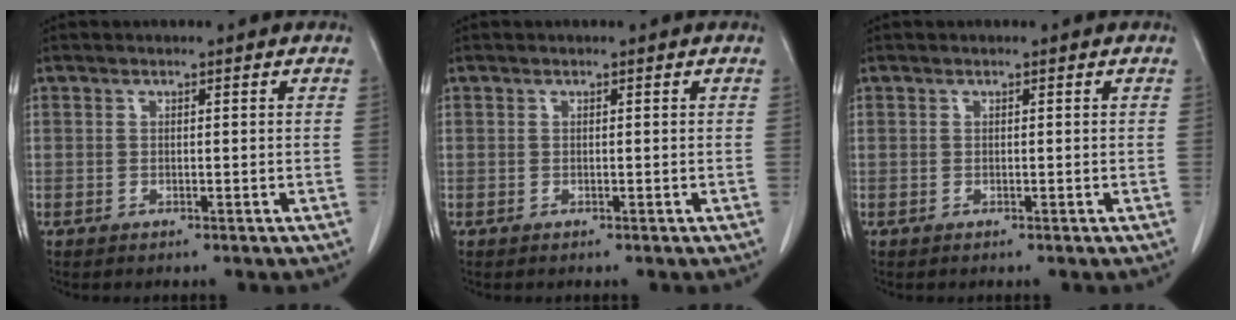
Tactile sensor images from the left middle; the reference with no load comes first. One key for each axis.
{"total": 0.0}
{"total": 0.0}